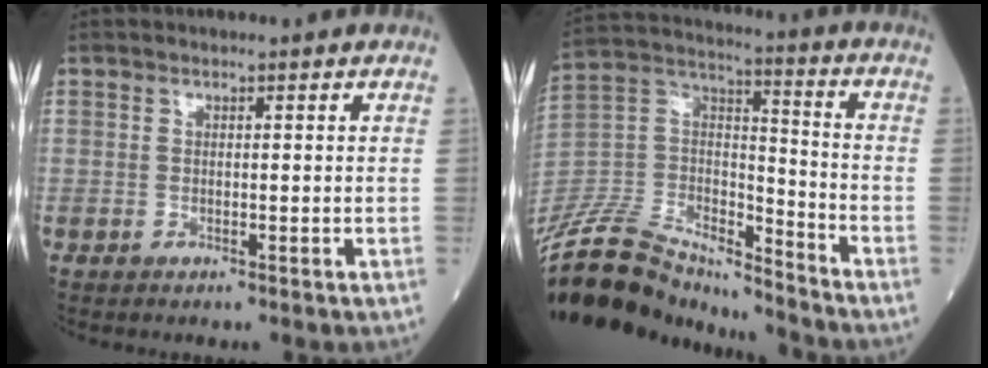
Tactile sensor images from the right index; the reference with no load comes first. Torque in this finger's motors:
{"motor_torque": [0.49, -1.19, 0.45, 0.17]}